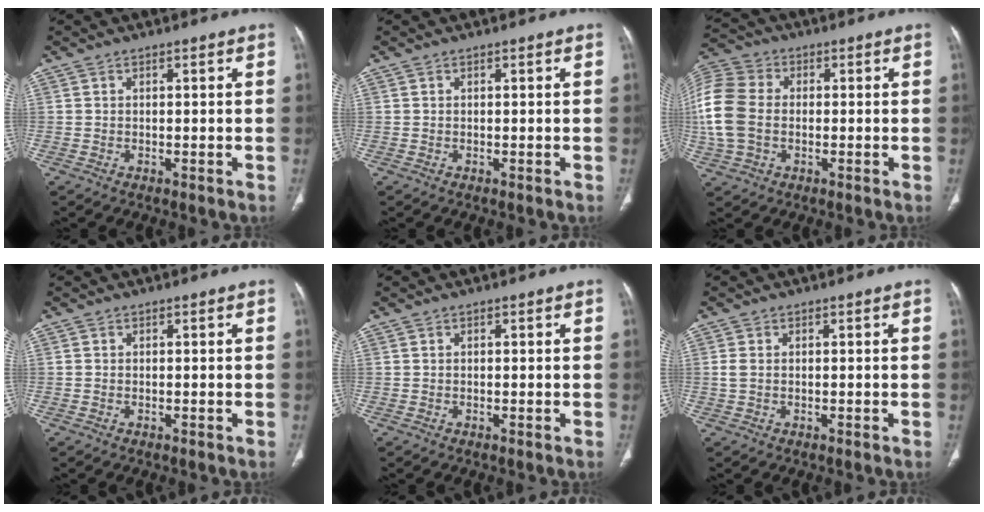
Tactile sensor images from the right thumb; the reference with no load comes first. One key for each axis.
{"total": 0.0}
{"total": 15.0, "fx": -0.5, "fy": 11.0, "fz": 10.2, "tx": -0.249, "ty": 0.018, "tz": -0.011}
{"total": 0.0}
{"total": 0.0}
{"total": 1.5, "fx": 0.0, "fy": 1.0, "fz": 1.1, "tx": -0.035, "ty": 0.001, "tz": -0.002}